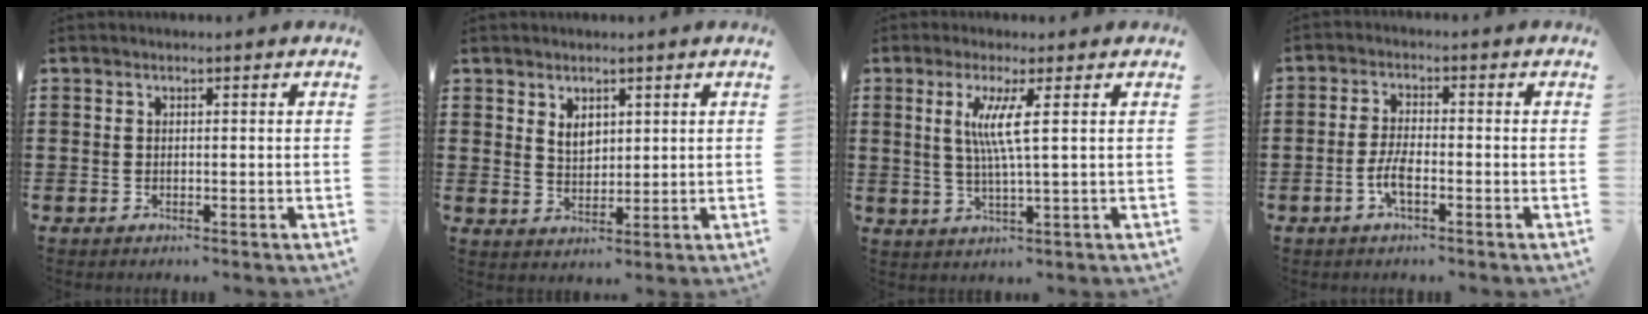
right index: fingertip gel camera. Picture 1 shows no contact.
{"total": 2.9, "force": [1.7, 1.8, 1.4], "torque": [-0.034, 0.004, 0.032]}
{"total": 5.3, "force": [1.2, -0.5, 5.1], "torque": [-0.103, -0.009, 0.016]}
{"total": 4.0, "force": [-1.6, 1.1, 3.5], "torque": [-0.081, -0.004, -0.036]}